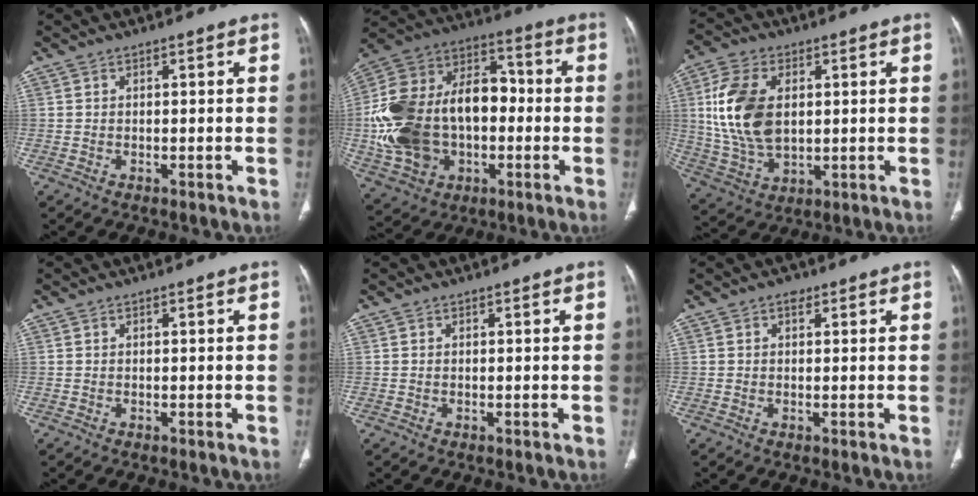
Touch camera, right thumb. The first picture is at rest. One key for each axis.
{"total": 26.9, "fx": -2.3, "fy": 18.5, "fz": 19.4, "tx": -0.369, "ty": 0.035, "tz": -0.026}
{"total": 15.4, "fx": 2.5, "fy": 9.5, "fz": 11.8, "tx": -0.231, "ty": -0.006, "tz": 0.053}
{"total": 0.0}
{"total": 0.0}
{"total": 1.4, "fx": 0.7, "fy": 1.0, "fz": 0.5, "tx": 0.003, "ty": 0.000, "tz": 0.006}